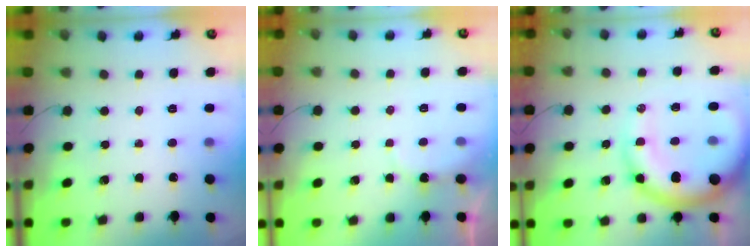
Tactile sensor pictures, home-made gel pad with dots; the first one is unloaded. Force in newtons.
{"total": 4.8, "press": 4.7, "slide": 0.6}
{"total": 15.4, "press": 14.9, "slide": 3.7}